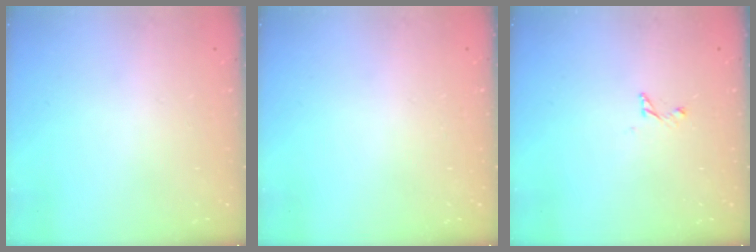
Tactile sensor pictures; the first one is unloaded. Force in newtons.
{"total": 0.0}
{"total": 3.3, "press": 3.3, "slide": 0.2}